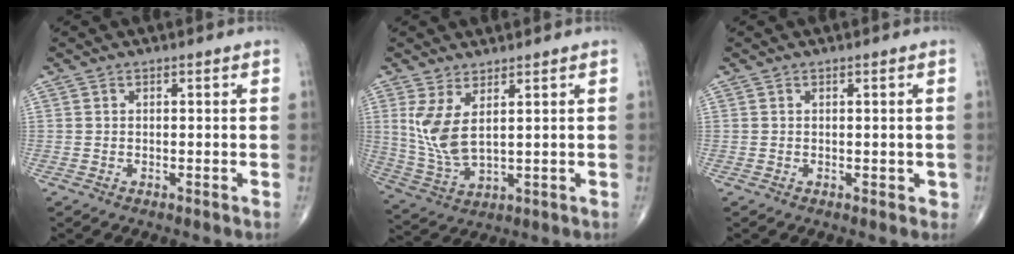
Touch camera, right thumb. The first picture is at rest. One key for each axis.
{"total": 8.4, "fx": 2.6, "fy": 3.4, "fz": 7.2, "tx": -0.161, "ty": -0.024, "tz": 0.067}
{"total": 1.3, "fx": -0.2, "fy": 0.9, "fz": 1.0, "tx": -0.001, "ty": 0.001, "tz": -0.001}